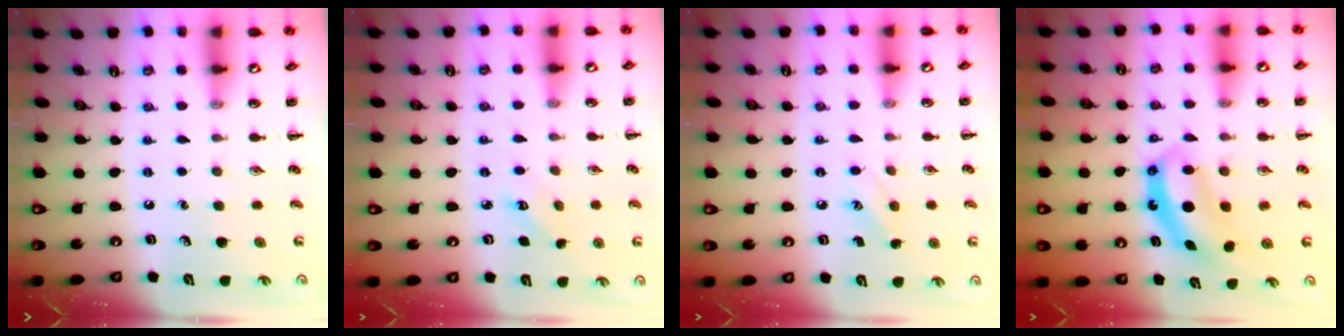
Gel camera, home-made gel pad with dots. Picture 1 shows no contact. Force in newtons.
{"total": 2.1, "press": 2.0, "slide": 0.6}
{"total": 8.0, "press": 7.8, "slide": 2.0}
{"total": 6.9, "press": 6.9, "slide": 0.7}